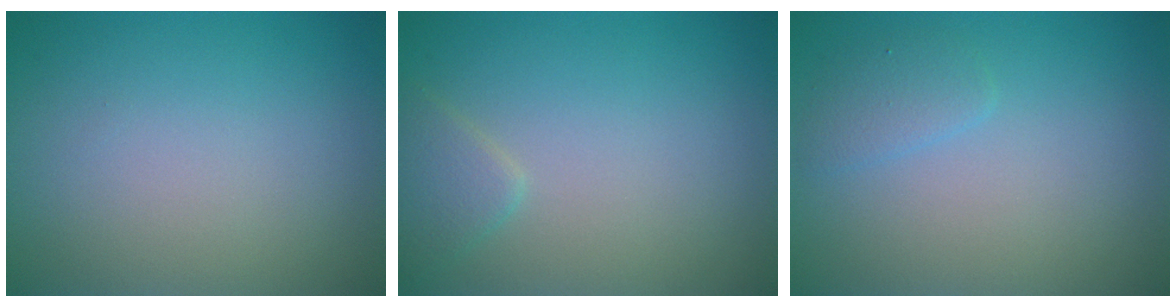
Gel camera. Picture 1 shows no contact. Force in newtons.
{"total": 1.8, "press": 1.8, "slide": 0.1}
{"total": 1.4, "press": 1.4, "slide": 0.1}